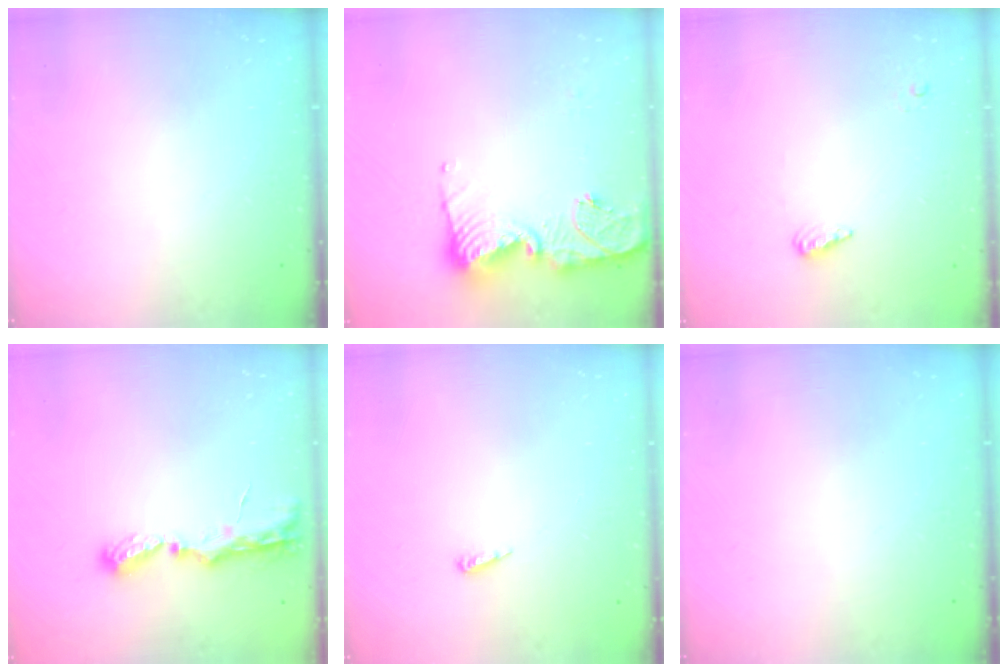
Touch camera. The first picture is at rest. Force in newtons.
{"total": 13.5, "press": 13.4, "slide": 1.3}
{"total": 5.6, "press": 5.4, "slide": 1.2}
{"total": 7.5, "press": 7.5, "slide": 0.4}
{"total": 4.1, "press": 4.0, "slide": 0.8}
{"total": 0.0}